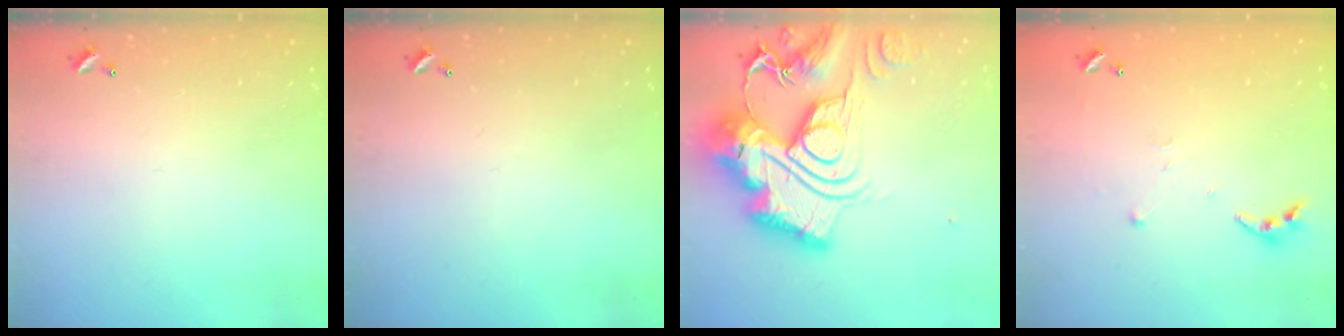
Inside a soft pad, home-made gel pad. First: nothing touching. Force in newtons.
{"total": 0.0}
{"total": 0.6, "press": 0.6, "slide": 0.0}
{"total": 3.8, "press": 3.8, "slide": 0.4}